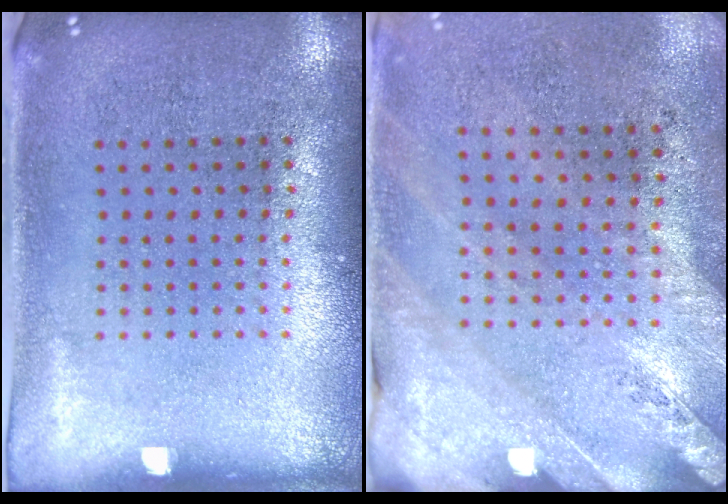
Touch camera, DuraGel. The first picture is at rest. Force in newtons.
{"total": 2.4, "press": 2.1, "slide": 1.3}